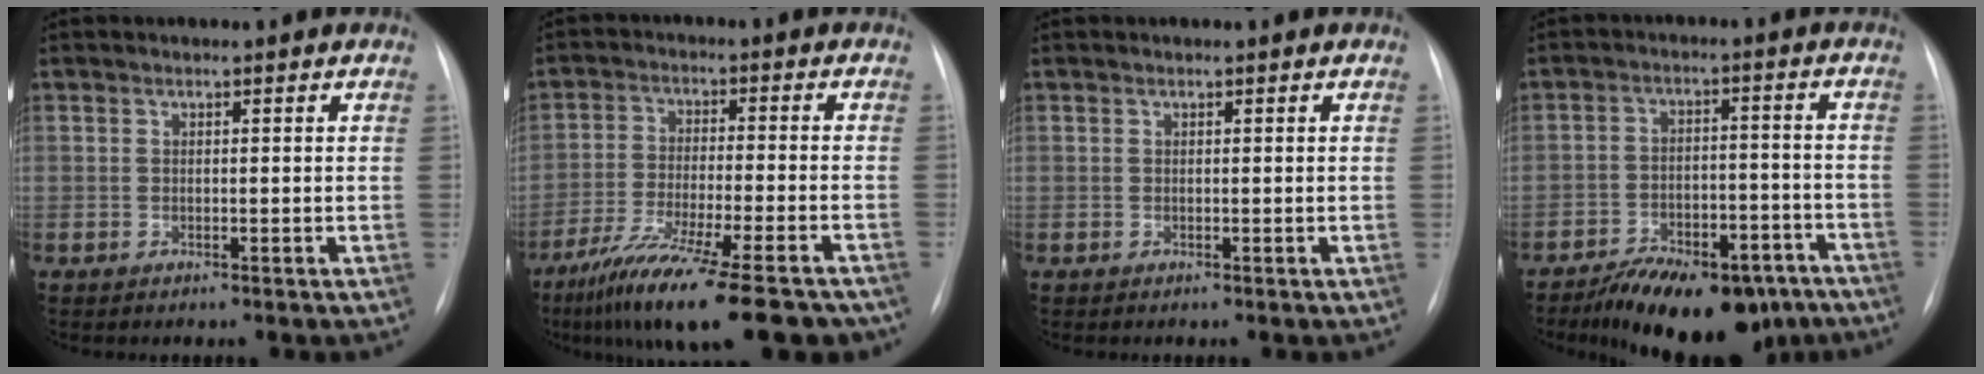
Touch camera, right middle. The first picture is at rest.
{"total": 20.0, "force": [-15.4, 2.7, 12.5], "torque": [-0.170, -0.028, -0.241]}
{"total": 0.0}
{"total": 16.6, "force": [-12.6, 6.9, 8.3], "torque": [-0.106, 0.020, -0.181]}